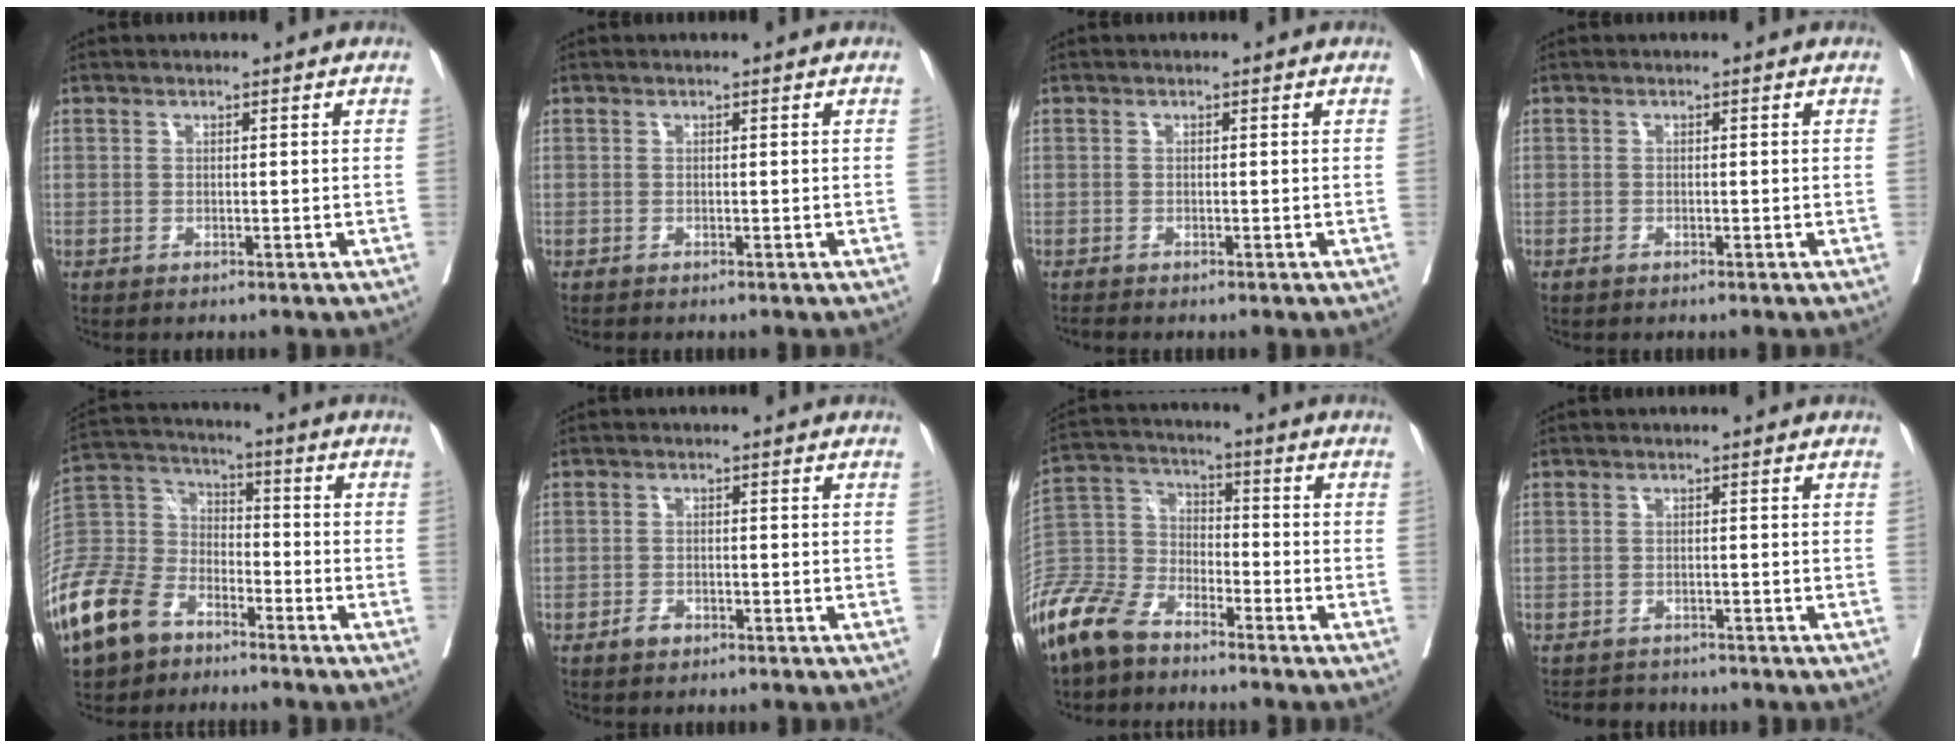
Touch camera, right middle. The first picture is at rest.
{"total": 0.0}
{"total": 0.5, "force": [-0.5, -0.1, 0.0], "torque": [-0.008, -0.004, -0.013]}
{"total": 0.5, "force": [-0.4, 0.2, 0.2], "torque": [-0.008, -0.001, -0.008]}
{"total": 19.3, "force": [-12.8, 11.2, 9.2], "torque": [-0.254, -0.007, -0.245]}
{"total": 1.7, "force": [-1.2, 0.9, 0.7], "torque": [-0.013, 0.002, -0.020]}
{"total": 12.4, "force": [-9.9, 5.5, 5.1], "torque": [-0.116, -0.005, -0.201]}
{"total": 3.9, "force": [-3.6, 1.3, 0.1], "torque": [-0.001, -0.006, -0.055]}